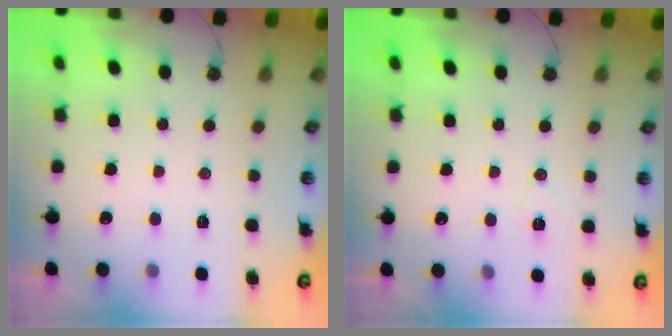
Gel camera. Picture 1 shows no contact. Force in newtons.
{"total": 5.3, "press": 4.8, "slide": 2.3}